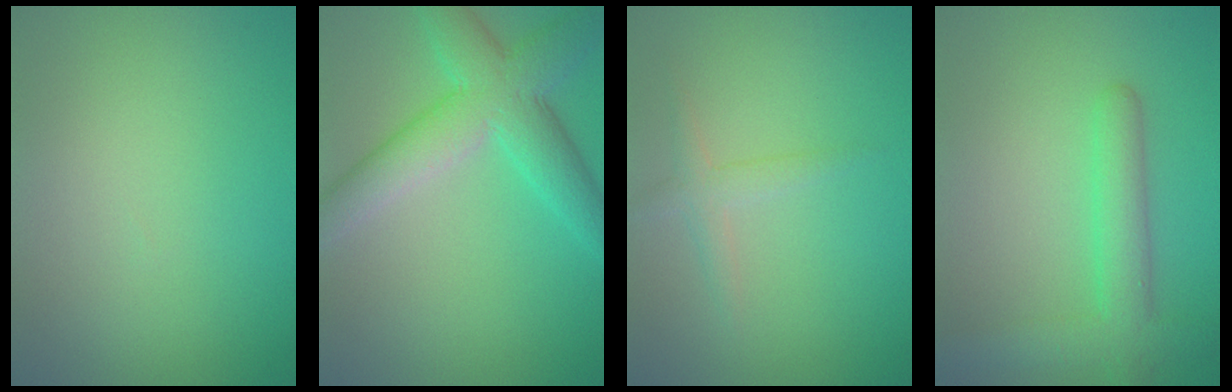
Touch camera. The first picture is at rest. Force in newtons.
{"total": 6.9, "press": 6.9, "slide": 0.3}
{"total": 1.7, "press": 1.7, "slide": 0.1}
{"total": 4.2, "press": 4.2, "slide": 0.2}